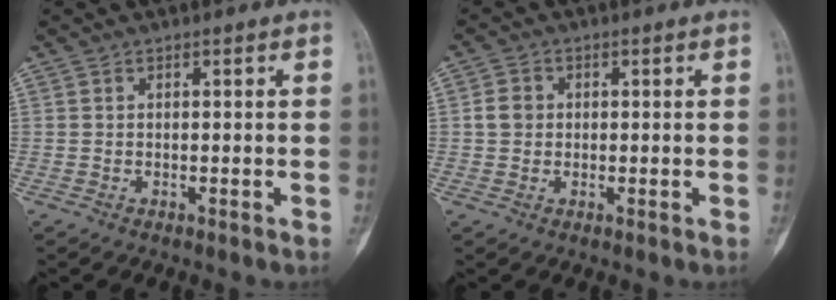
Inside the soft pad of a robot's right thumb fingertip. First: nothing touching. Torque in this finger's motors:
{"motor_torque": [0.57, 0.74, 0.17, -0.03, 0.01]}